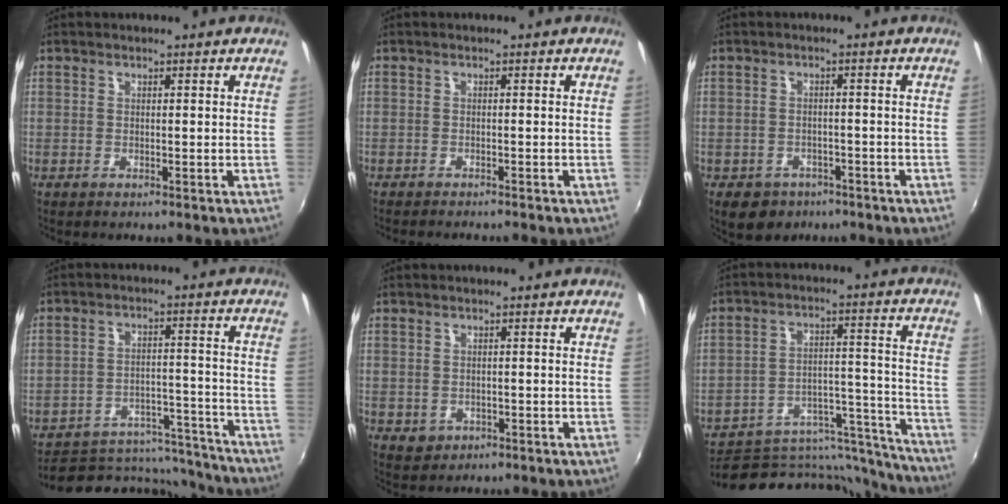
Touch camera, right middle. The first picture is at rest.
{"total": 2.5, "force": [-2.3, 0.1, 0.9], "torque": [-0.028, -0.009, -0.039]}
{"total": 7.0, "force": [-4.4, 4.9, 2.3], "torque": [-0.058, -0.004, -0.056]}
{"total": 17.7, "force": [-15.9, 6.1, 4.6], "torque": [-0.088, 0.030, -0.202]}
{"total": 2.6, "force": [-0.7, 2.3, 1.0], "torque": [-0.020, -0.002, -0.005]}
{"total": 24.9, "force": [-23.1, 6.6, 6.5], "torque": [-0.092, 0.038, -0.312]}